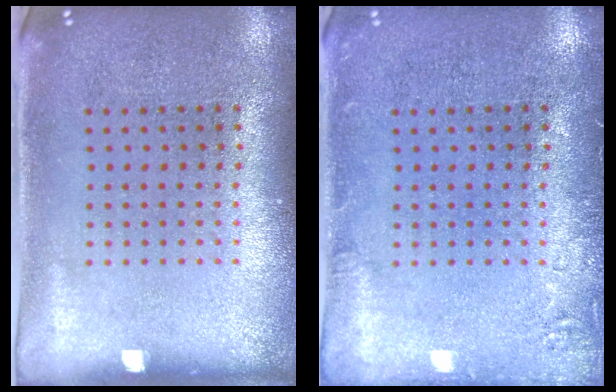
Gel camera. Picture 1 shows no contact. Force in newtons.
{"total": 1.5, "press": 1.5, "slide": 0.2}